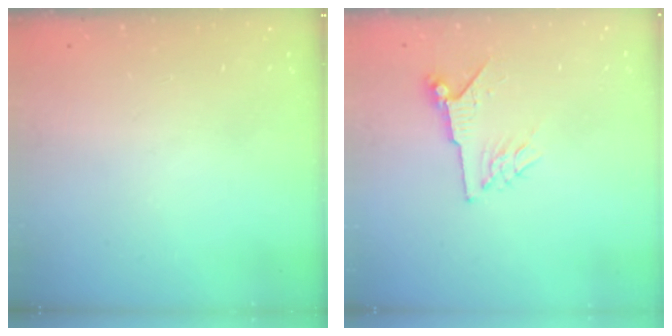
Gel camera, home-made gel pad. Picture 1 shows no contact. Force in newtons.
{"total": 6.2, "press": 6.2, "slide": 0.6}